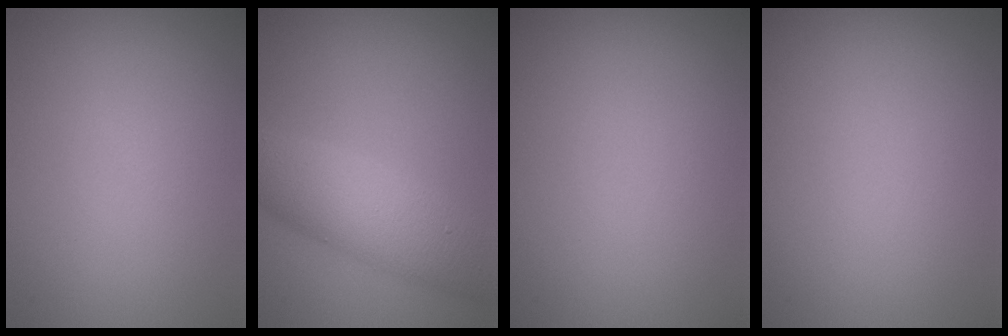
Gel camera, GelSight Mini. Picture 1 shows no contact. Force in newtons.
{"total": 5.9, "press": 5.9, "slide": 0.2}
{"total": 0.0}
{"total": 0.0}